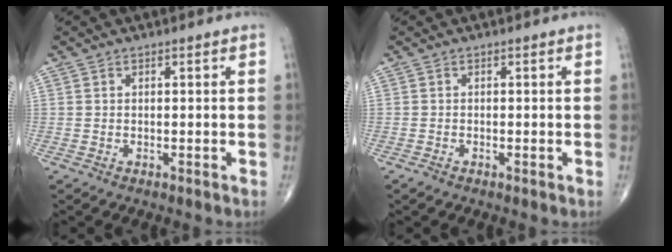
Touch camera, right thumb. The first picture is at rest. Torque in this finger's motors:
{"motor_torque": [0.09, 0.04, 0.02, -0.08, 0.08]}